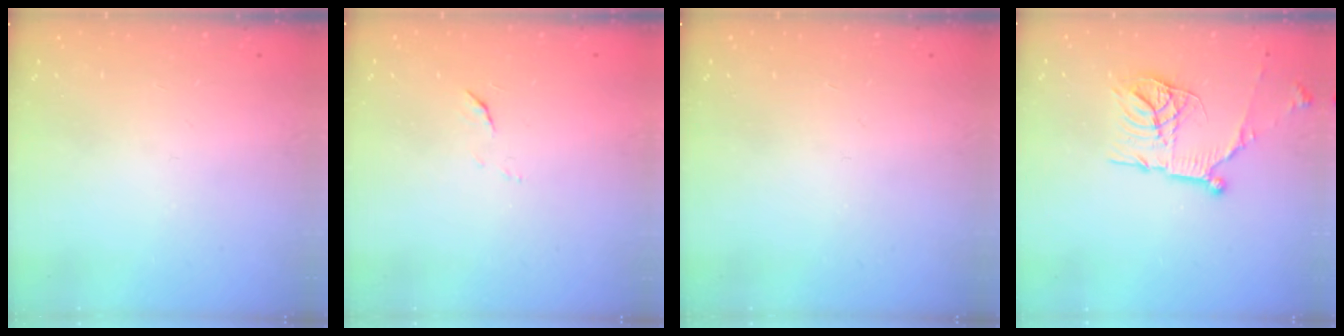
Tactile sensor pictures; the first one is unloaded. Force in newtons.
{"total": 4.1, "press": 4.1, "slide": 0.3}
{"total": 0.0}
{"total": 15.2, "press": 15.2, "slide": 0.8}